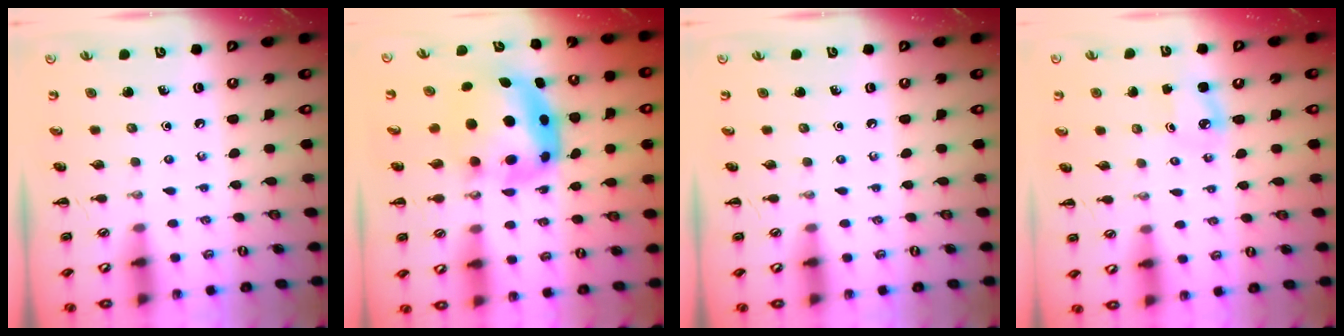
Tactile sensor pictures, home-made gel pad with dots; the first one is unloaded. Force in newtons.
{"total": 7.7, "press": 7.4, "slide": 2.2}
{"total": 0.0}
{"total": 3.2, "press": 3.1, "slide": 0.7}